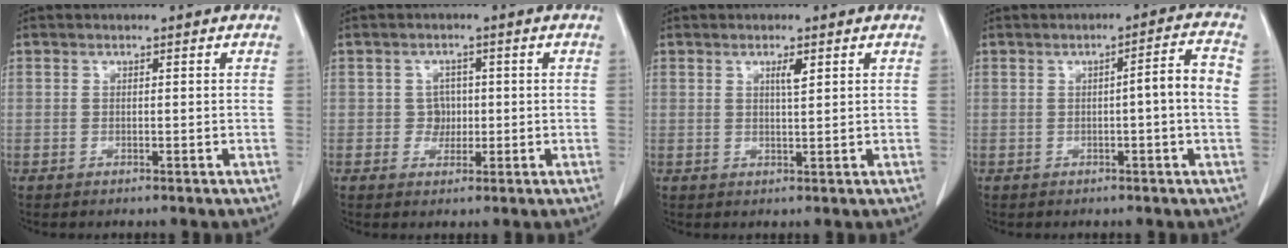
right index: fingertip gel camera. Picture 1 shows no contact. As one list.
[{"total": 2.4, "force": [-0.1, 2.4, 0.6], "torque": [-0.004, 0.007, -0.001]}, {"total": 1.8, "force": [0.9, 0.1, 1.6], "torque": [-0.031, -0.003, 0.014]}, {"total": 5.0, "force": [-0.1, -0.3, 5.0], "torque": [-0.069, 0.010, -0.004]}]